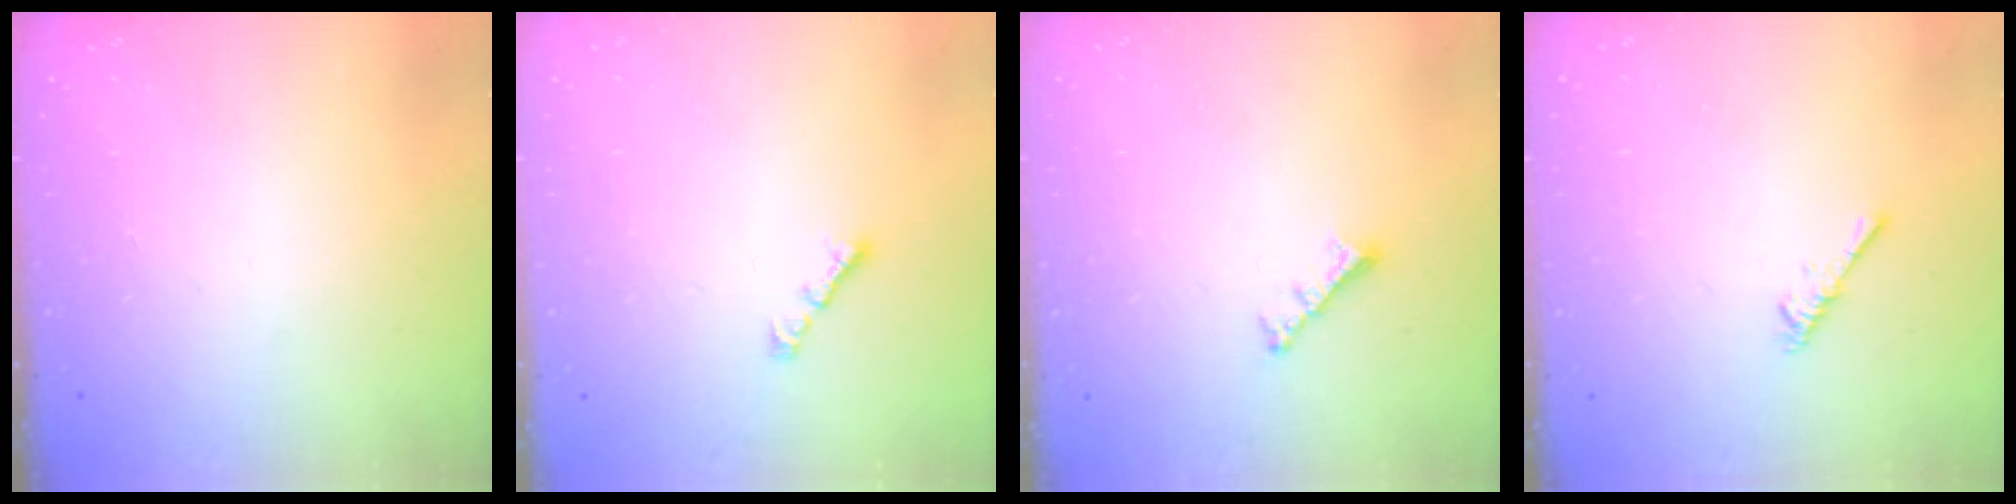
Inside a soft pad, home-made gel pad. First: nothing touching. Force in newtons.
{"total": 1.9, "press": 1.8, "slide": 0.6}
{"total": 3.2, "press": 3.2, "slide": 0.7}
{"total": 2.2, "press": 2.1, "slide": 0.5}